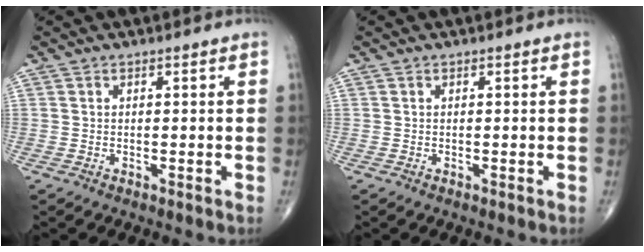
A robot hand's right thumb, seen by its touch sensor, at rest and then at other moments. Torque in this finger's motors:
{"motor_torque": [0.08, 0.08, 0.00, 0.00, 0.00]}